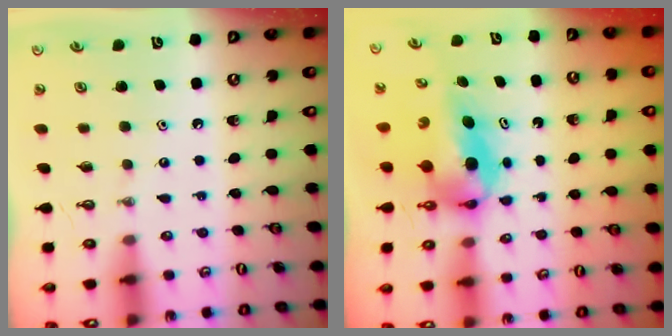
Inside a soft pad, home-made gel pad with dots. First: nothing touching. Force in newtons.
{"total": 6.4, "press": 6.0, "slide": 2.1}